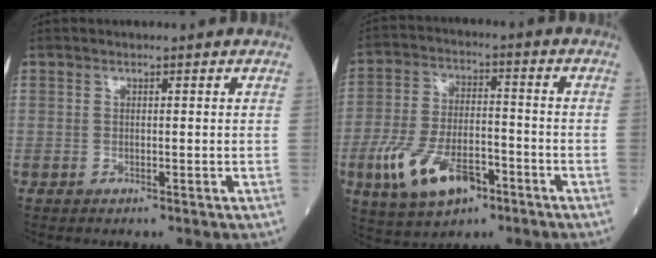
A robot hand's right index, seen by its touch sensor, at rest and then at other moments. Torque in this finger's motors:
{"motor_torque": [1.12, -1.02, 0.59, 0.13]}